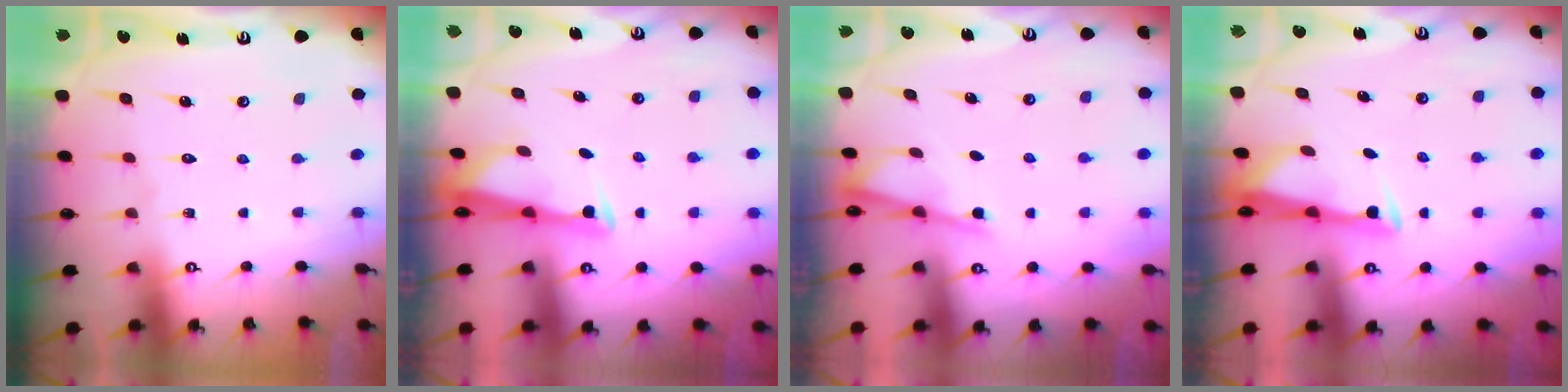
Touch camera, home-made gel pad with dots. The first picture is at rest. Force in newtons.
{"total": 2.8, "press": 2.8, "slide": 0.6}
{"total": 2.5, "press": 2.5, "slide": 0.4}
{"total": 3.3, "press": 3.2, "slide": 0.8}